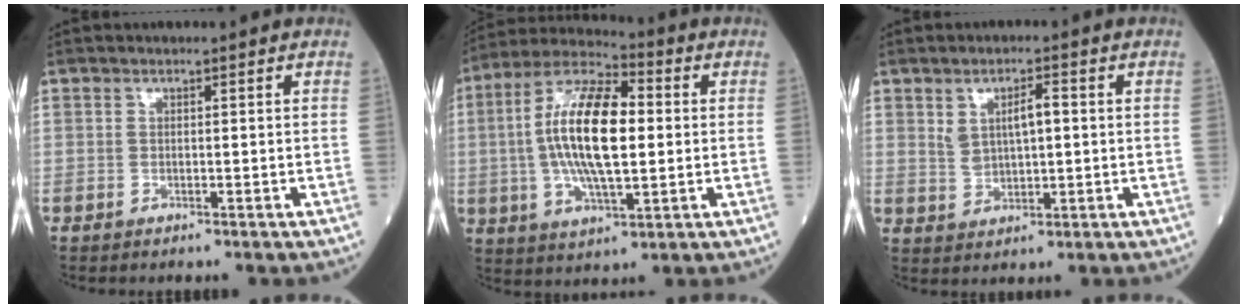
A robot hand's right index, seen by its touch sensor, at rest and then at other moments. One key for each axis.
{"total": 15.6, "fx": 0.7, "fy": 5.0, "fz": 14.8, "tx": -0.292, "ty": 0.013, "tz": 0.009}
{"total": 4.6, "fx": 1.1, "fy": 1.8, "fz": 4.1, "tx": -0.076, "ty": 0.009, "tz": 0.026}